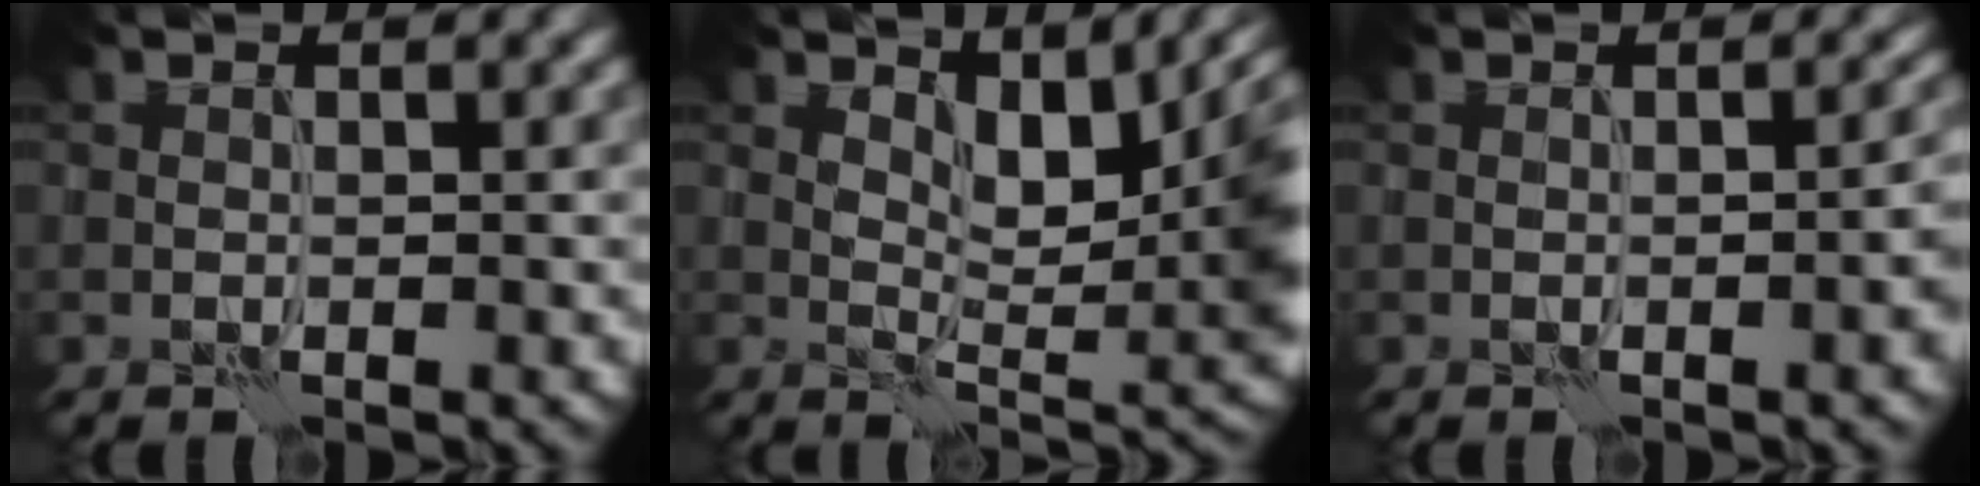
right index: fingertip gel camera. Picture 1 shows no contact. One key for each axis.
{"total": 9.1, "fx": 2.7, "fy": 3.7, "fz": 7.9, "tx": -0.120, "ty": -0.005, "tz": 0.045}
{"total": 4.0, "fx": -0.6, "fy": 1.5, "fz": 3.7, "tx": -0.030, "ty": 0.004, "tz": -0.002}